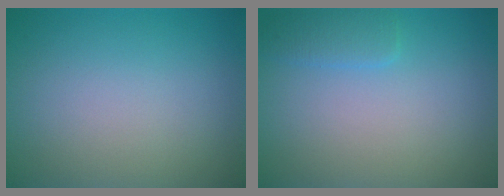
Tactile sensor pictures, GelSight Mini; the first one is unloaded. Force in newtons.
{"total": 1.6, "press": 1.6, "slide": 0.0}